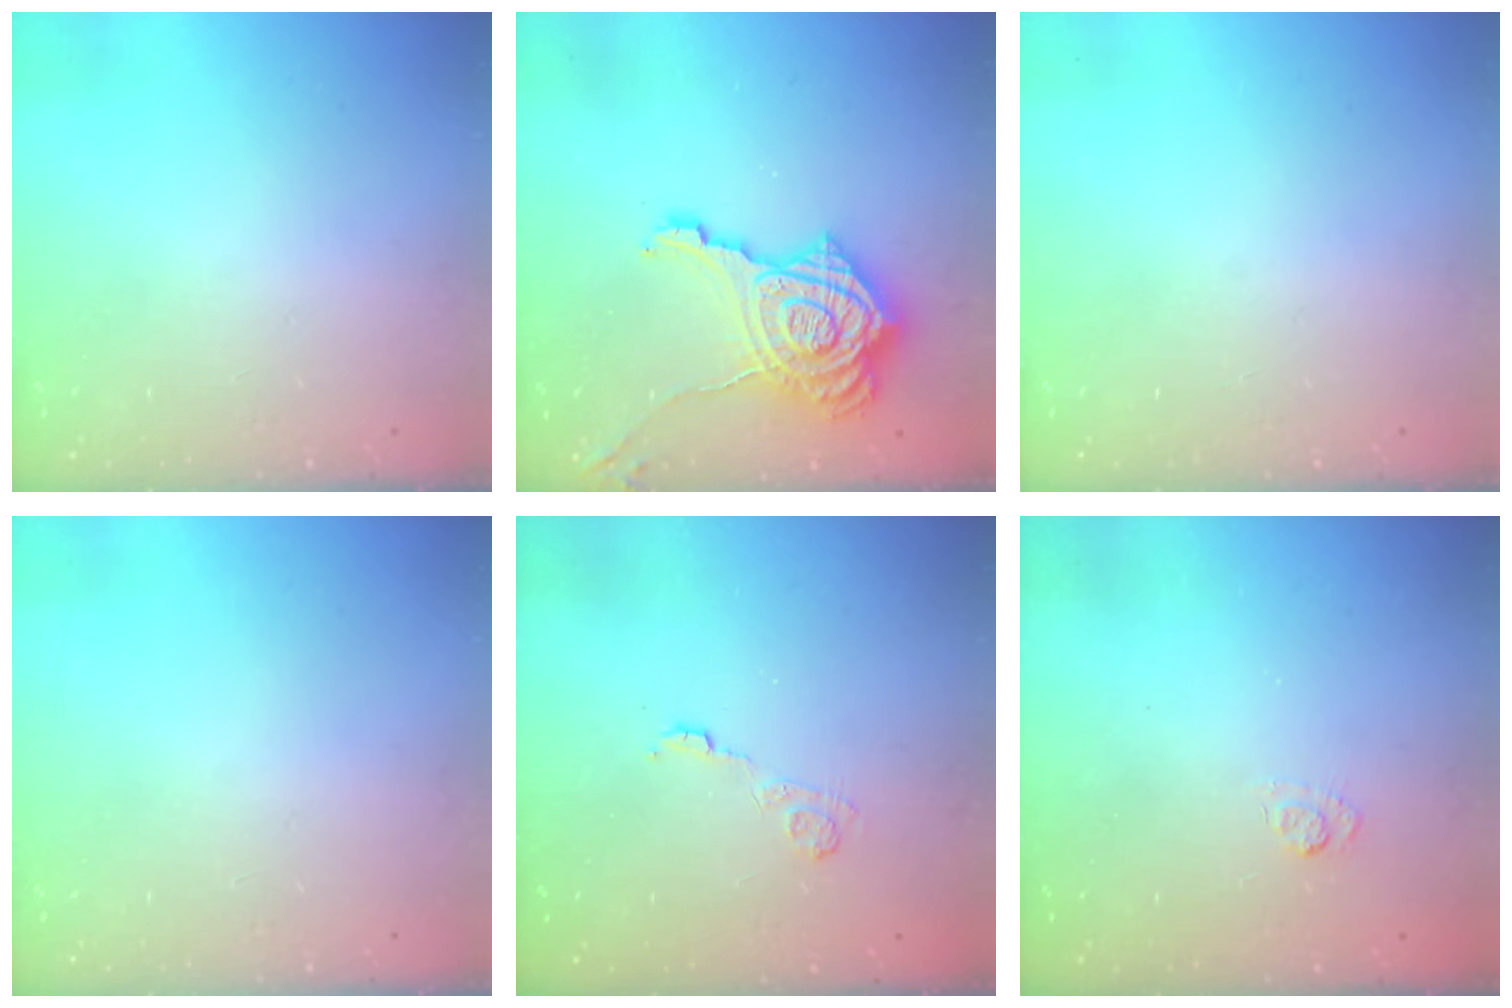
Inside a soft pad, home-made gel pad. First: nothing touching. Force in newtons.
{"total": 23.1, "press": 23.0, "slide": 2.2}
{"total": 0.0}
{"total": 0.0}
{"total": 3.6, "press": 3.4, "slide": 1.2}
{"total": 2.7, "press": 2.3, "slide": 1.5}